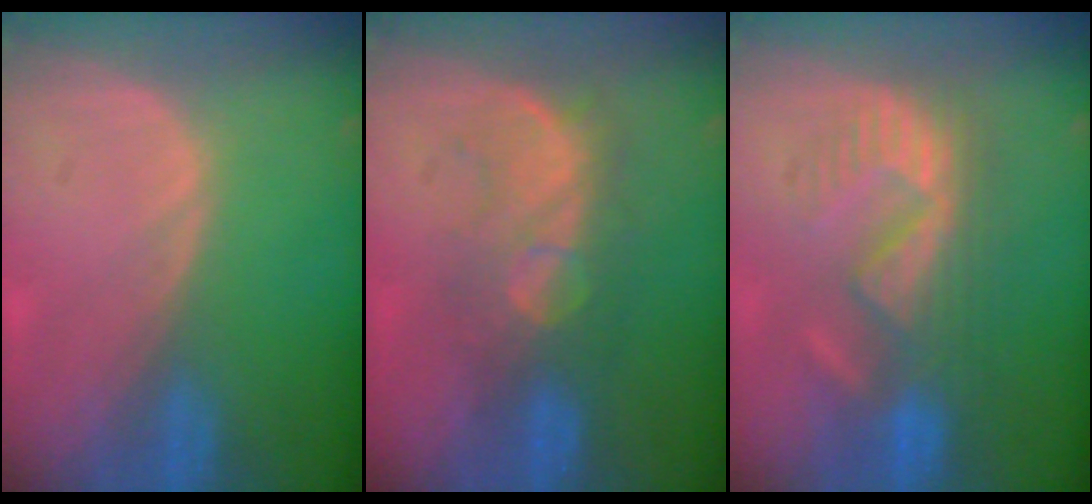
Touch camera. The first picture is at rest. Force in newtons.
{"total": 7.7, "press": 7.5, "slide": 1.7}
{"total": 8.7, "press": 8.4, "slide": 2.1}